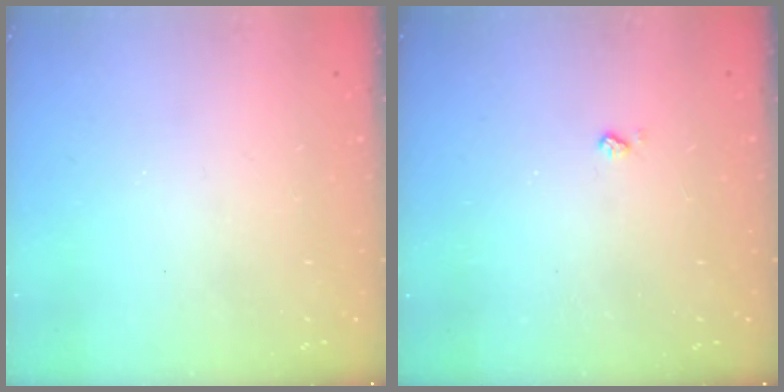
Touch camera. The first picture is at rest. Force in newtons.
{"total": 2.5, "press": 2.5, "slide": 0.5}